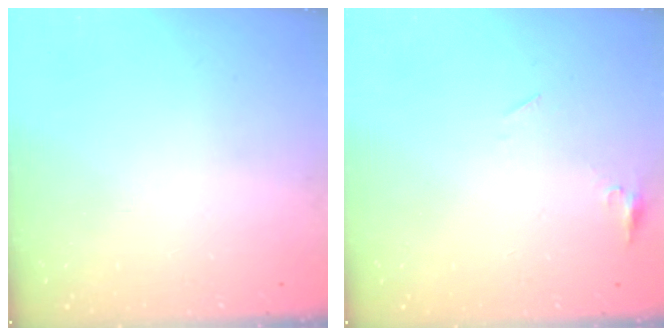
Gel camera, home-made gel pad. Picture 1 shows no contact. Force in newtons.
{"total": 4.7, "press": 4.6, "slide": 0.5}